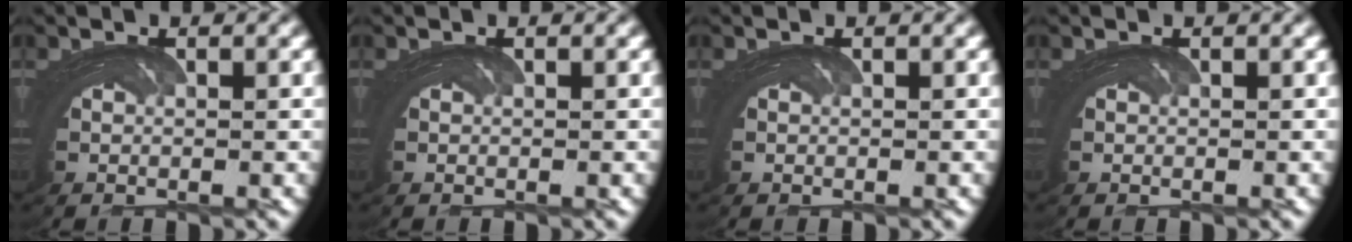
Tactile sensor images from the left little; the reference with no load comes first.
{"total": 0.0}
{"total": 0.0}
{"total": 0.0}